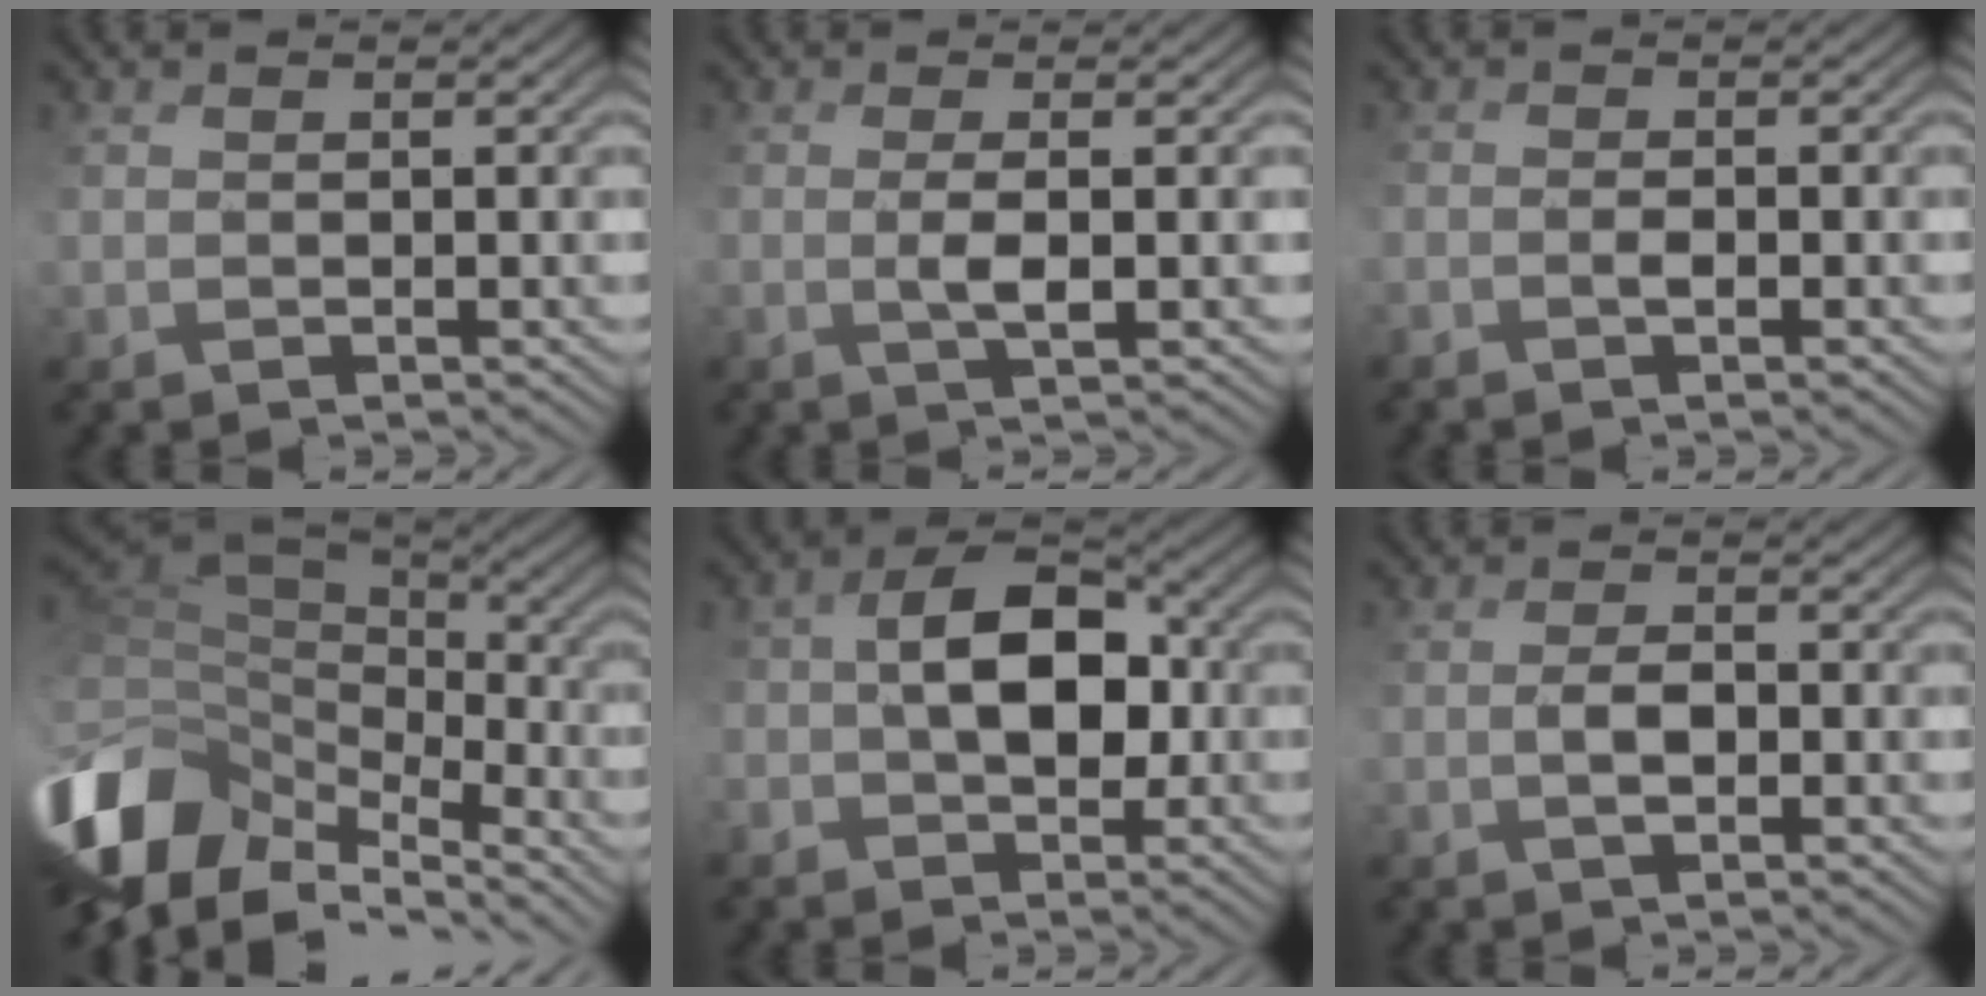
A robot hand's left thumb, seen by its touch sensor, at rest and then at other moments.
{"total": 2.2, "force": [0.4, -0.5, 2.1], "torque": [-0.042, 0.009, 0.012]}
{"total": 1.2, "force": [-0.6, 0.0, 1.0], "torque": [-0.018, 0.006, -0.013]}
{"total": 12.1, "force": [-2.2, 7.9, 8.9], "torque": [-0.246, 0.000, -0.023]}
{"total": 7.2, "force": [-0.4, 4.5, 5.6], "torque": [-0.103, 0.011, -0.012]}
{"total": 1.6, "force": [0.0, 0.2, 1.6], "torque": [-0.025, 0.012, 0.004]}